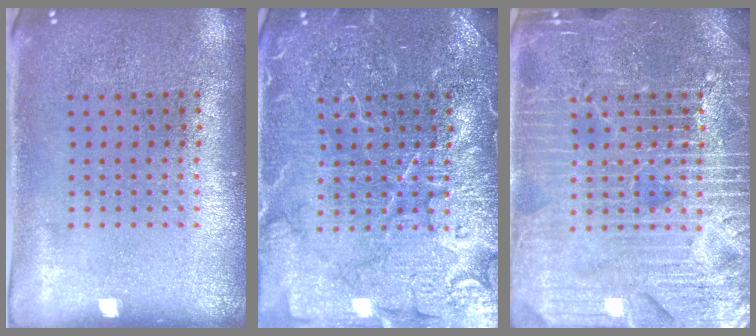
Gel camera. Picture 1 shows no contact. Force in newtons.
{"total": 7.1, "press": 7.0, "slide": 1.0}
{"total": 7.2, "press": 7.1, "slide": 1.0}